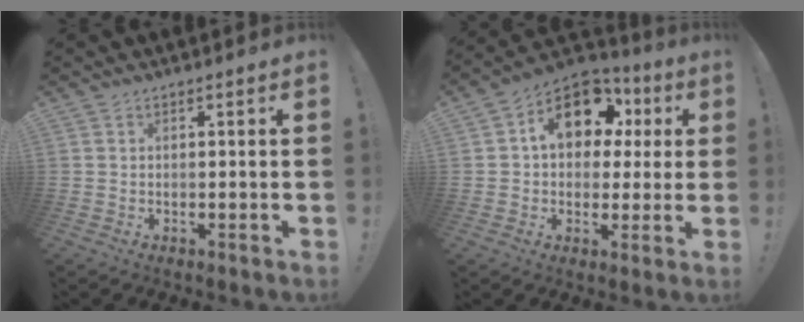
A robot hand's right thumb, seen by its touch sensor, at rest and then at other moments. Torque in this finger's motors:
{"motor_torque": [1.15, 1.28, 1.35, 0.07, 0.07]}